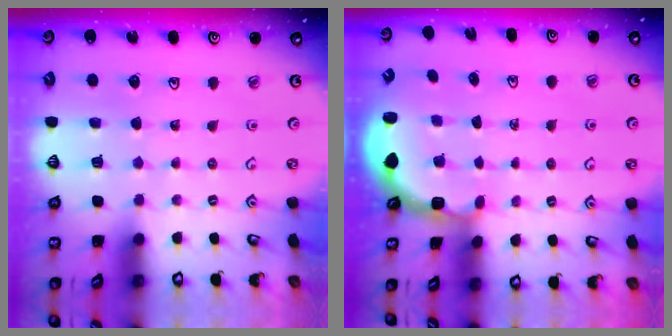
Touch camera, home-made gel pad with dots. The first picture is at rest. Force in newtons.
{"total": 2.7, "press": 2.1, "slide": 1.7}